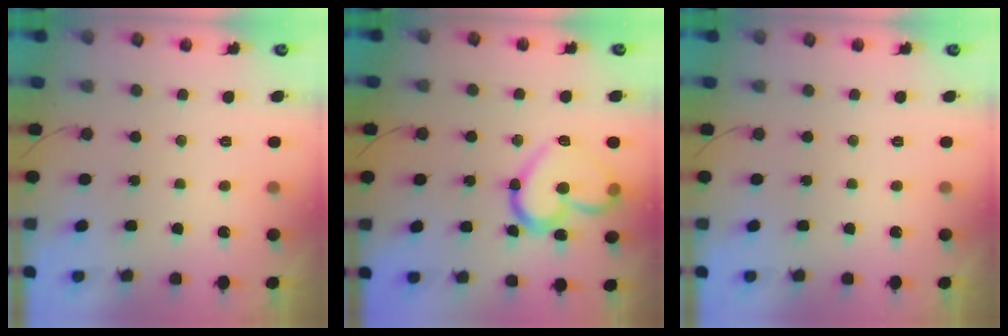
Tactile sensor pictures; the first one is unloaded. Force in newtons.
{"total": 16.6, "press": 16.5, "slide": 1.3}
{"total": 0.0}